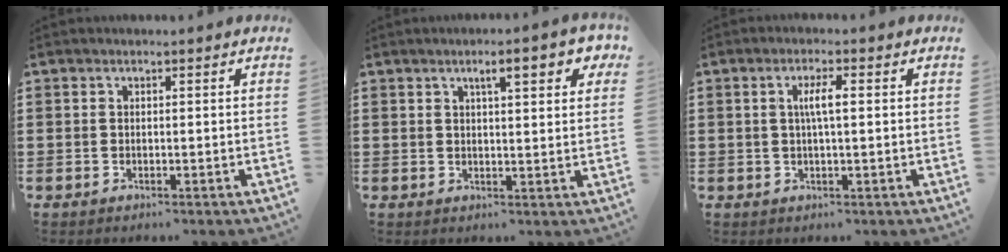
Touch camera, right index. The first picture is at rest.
{"total": 4.8, "force": [2.6, 1.0, 4.0], "torque": [-0.058, -0.002, 0.036]}
{"total": 3.3, "force": [0.4, 0.5, 3.2], "torque": [-0.062, 0.002, 0.003]}